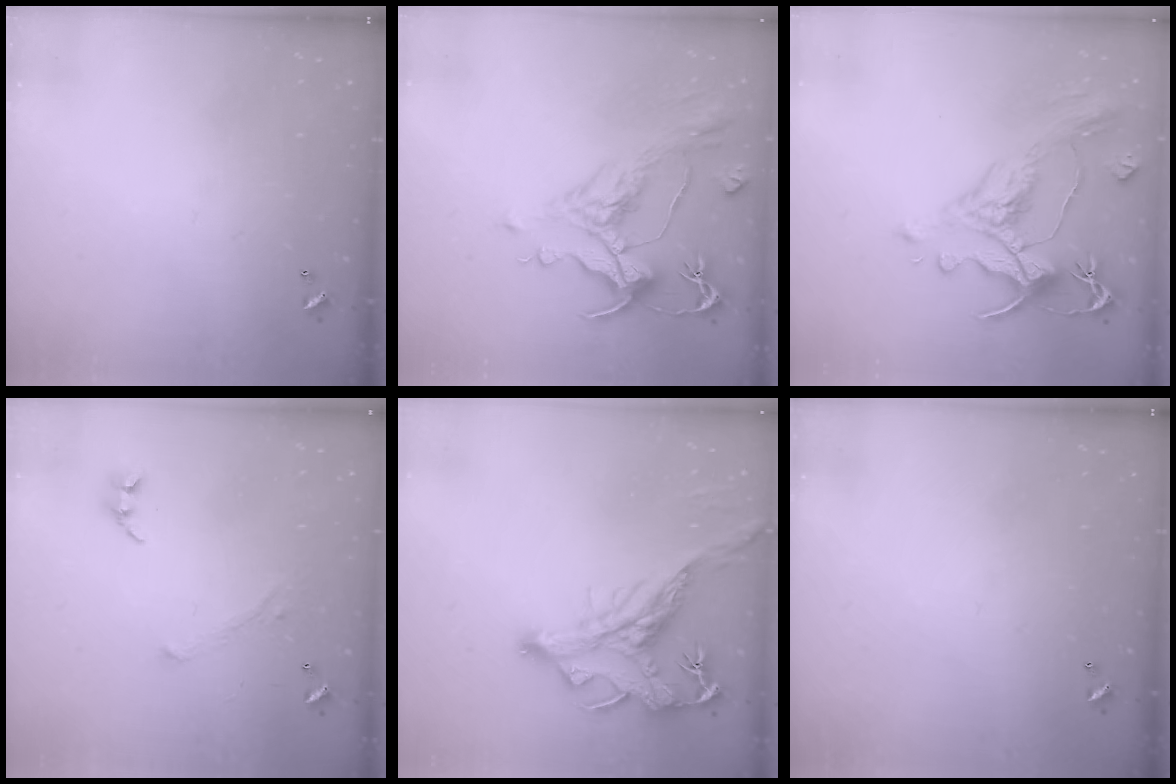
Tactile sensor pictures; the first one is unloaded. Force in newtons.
{"total": 2.6, "press": 2.1, "slide": 1.6}
{"total": 1.7, "press": 0.9, "slide": 1.5}
{"total": 1.7, "press": 1.6, "slide": 0.5}
{"total": 2.9, "press": 2.5, "slide": 1.4}
{"total": 0.0}